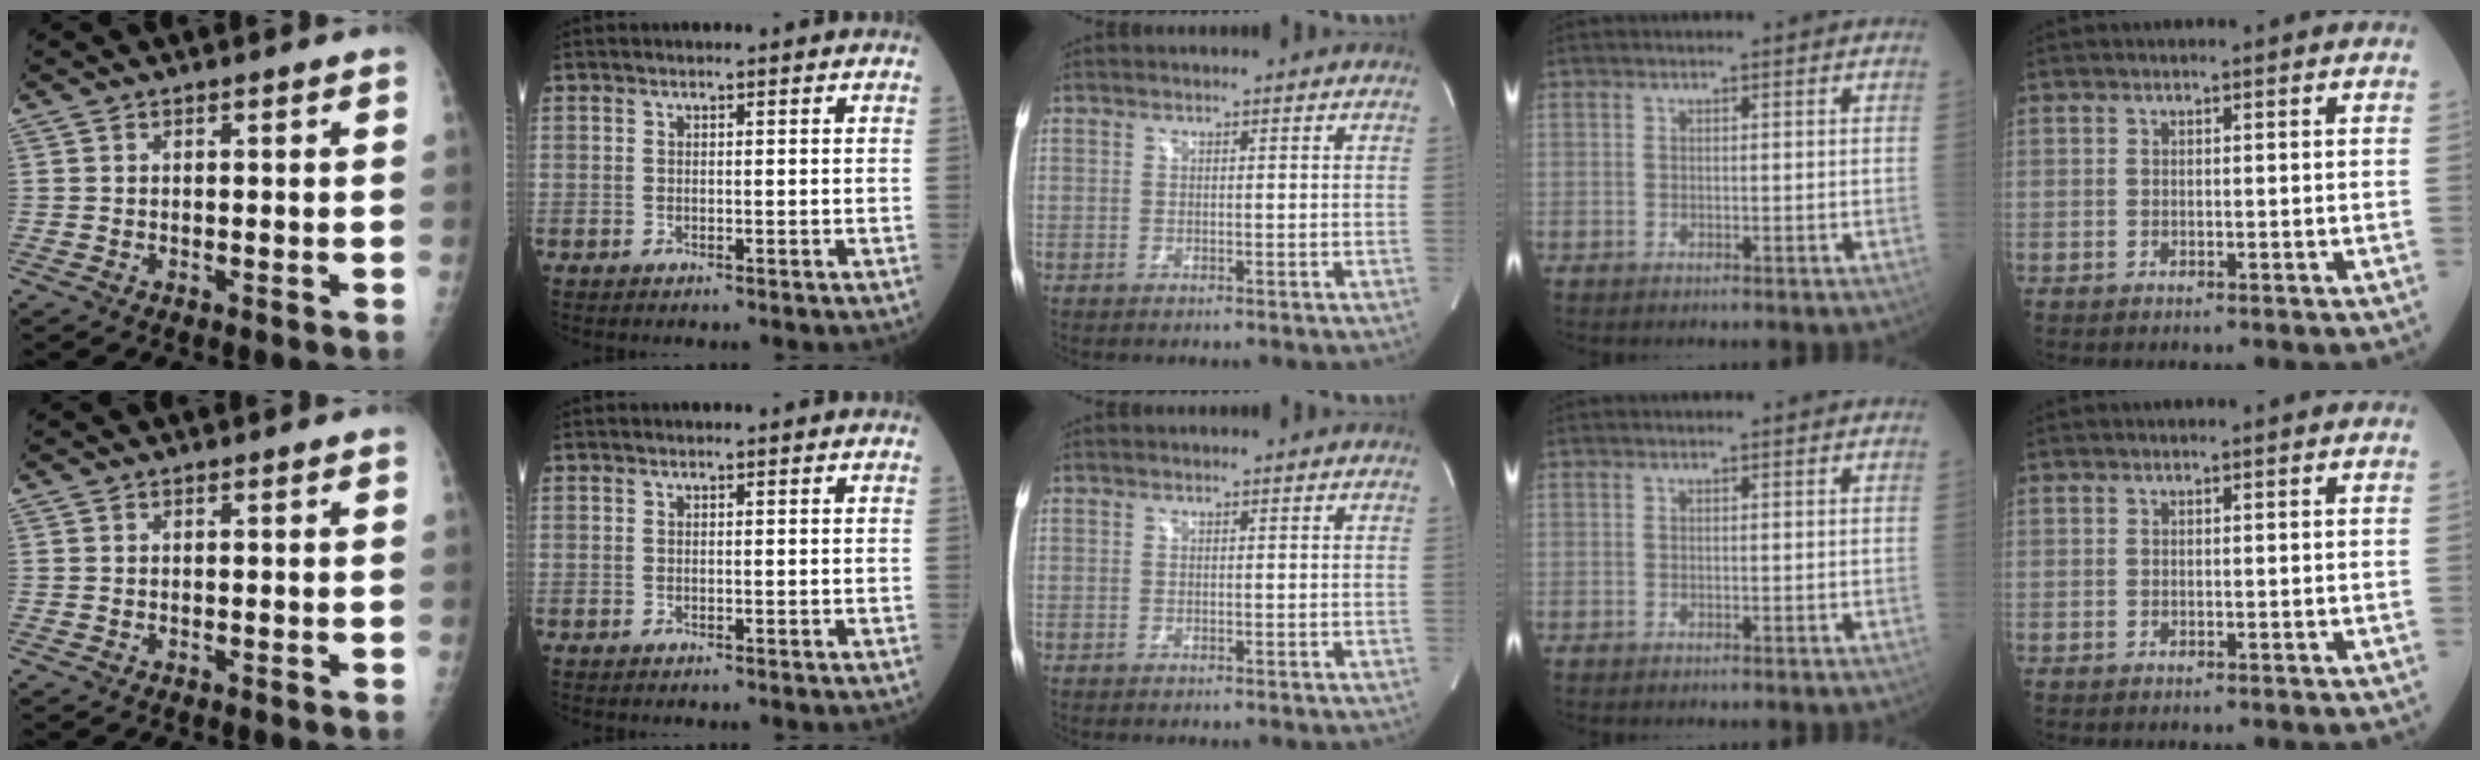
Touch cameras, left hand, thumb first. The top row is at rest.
{}